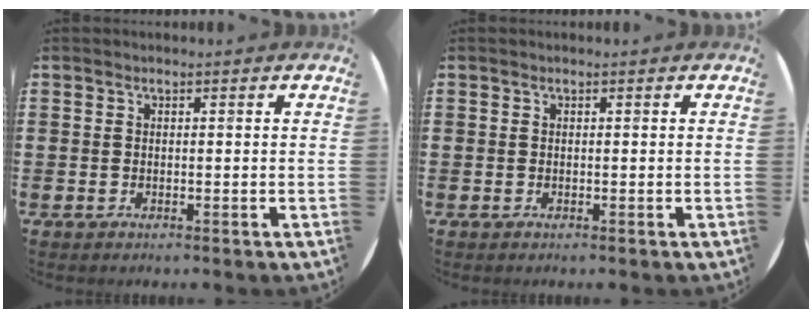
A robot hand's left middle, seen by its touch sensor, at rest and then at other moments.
{"total": 0.0}